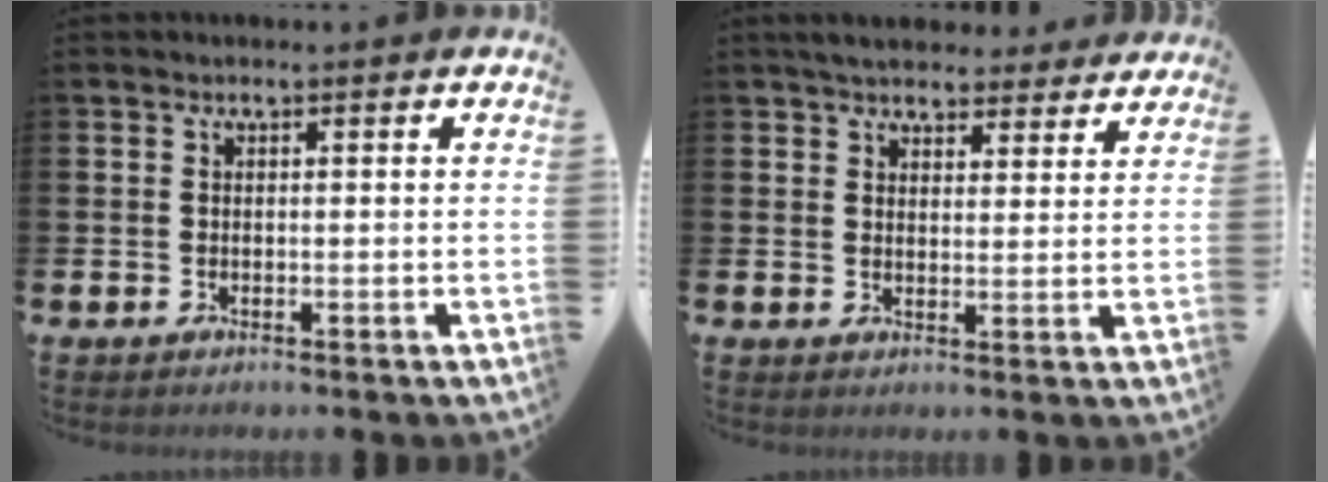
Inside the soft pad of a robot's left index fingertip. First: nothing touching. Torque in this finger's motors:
{"motor_torque": [1.14, -1.00, 0.73, 0.05]}